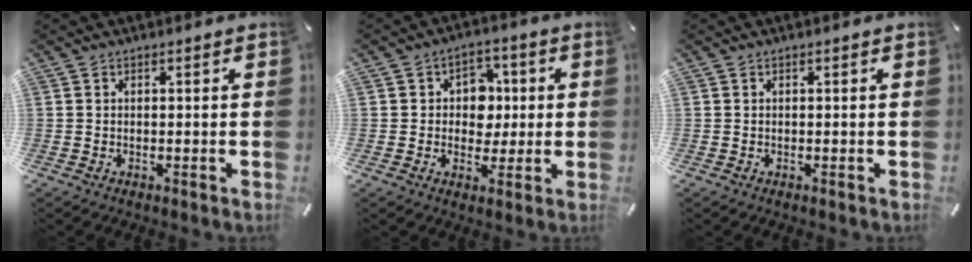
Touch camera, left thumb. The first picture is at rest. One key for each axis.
{"total": 7.6, "fx": 0.3, "fy": 6.7, "fz": 3.6, "tx": -0.044, "ty": 0.005, "tz": 0.001}
{"total": 0.0}